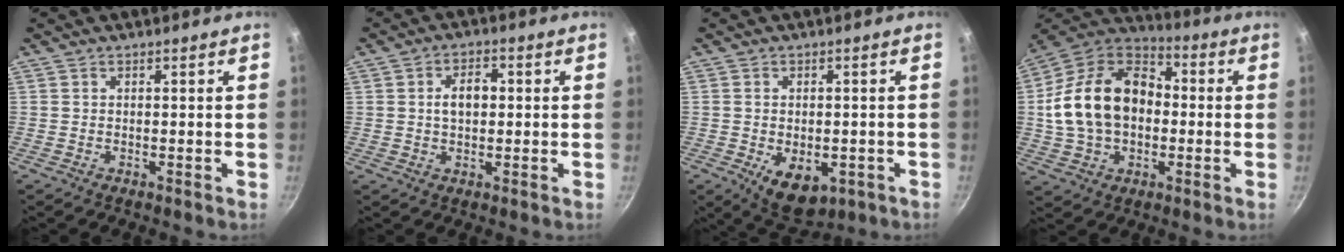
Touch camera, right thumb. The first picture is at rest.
{"total": 5.2, "force": [0.5, 3.3, 4.0], "torque": [-0.049, 0.013, 0.004]}
{"total": 8.7, "force": [-2.6, 5.3, 6.4], "torque": [-0.073, -0.003, -0.019]}
{"total": 20.8, "force": [0.1, 14.6, 14.9], "torque": [-0.243, 0.042, -0.005]}